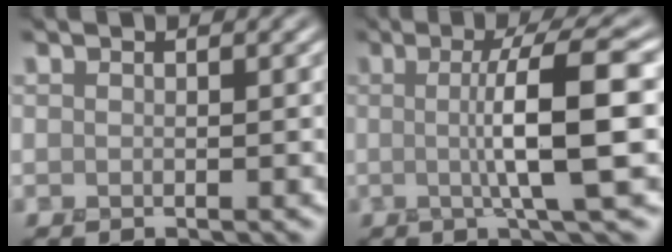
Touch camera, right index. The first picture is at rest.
{"total": 7.8, "force": [0.3, 1.3, 7.6], "torque": [-0.114, 0.008, 0.003]}